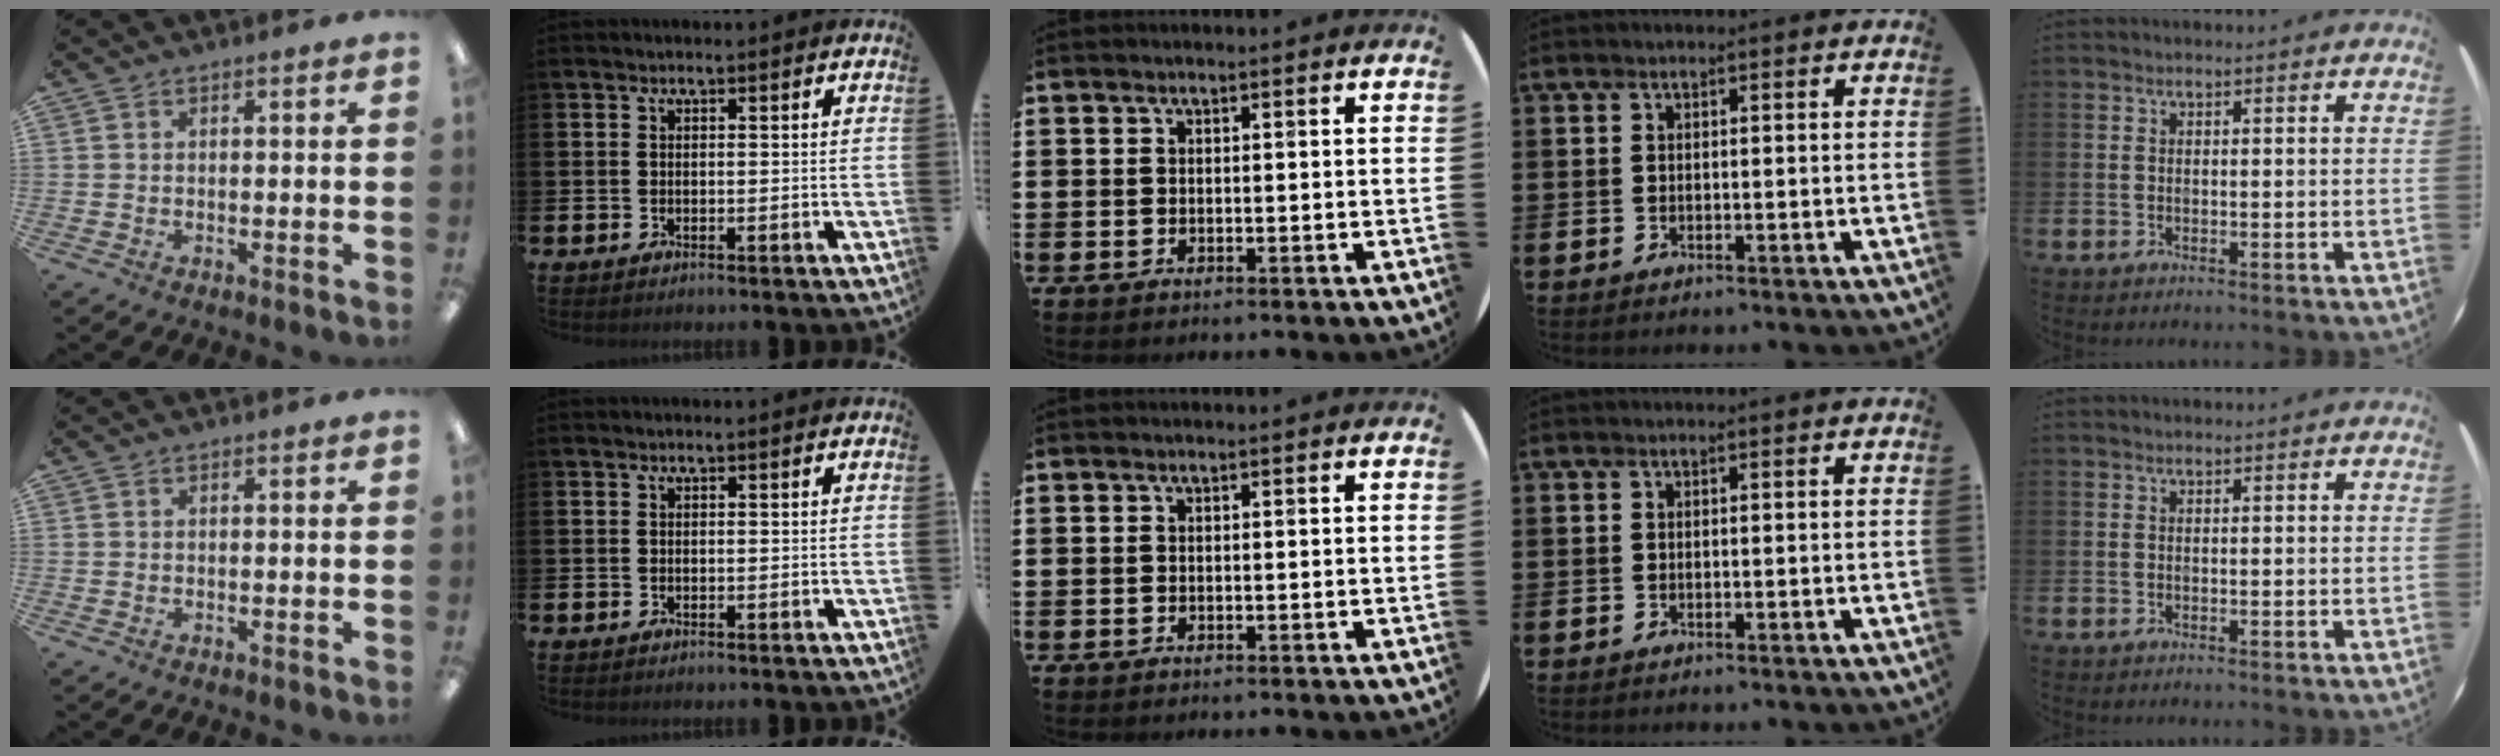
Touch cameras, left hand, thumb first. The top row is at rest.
{}